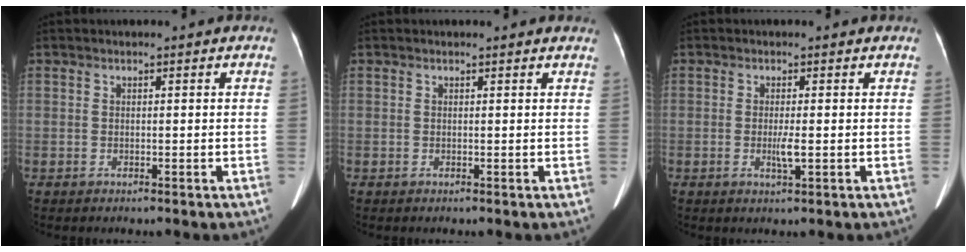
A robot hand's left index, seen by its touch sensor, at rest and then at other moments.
{"total": 3.0, "force": [2.9, 0.7, 0.5], "torque": [-0.014, 0.010, 0.016]}
{"total": 2.0, "force": [-0.3, 0.1, 2.0], "torque": [-0.042, -0.004, -0.004]}